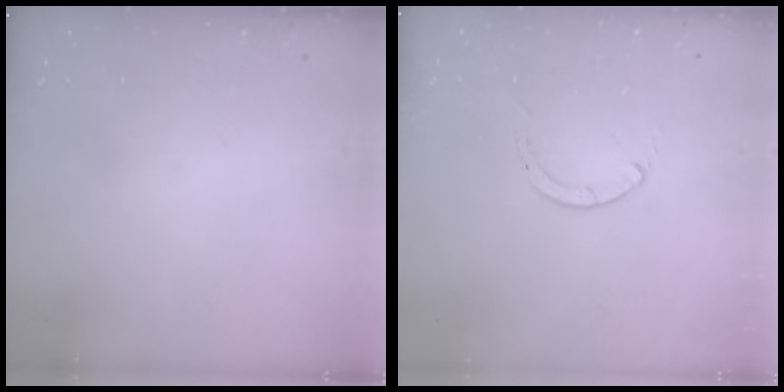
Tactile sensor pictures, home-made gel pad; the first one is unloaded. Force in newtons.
{"total": 0.0}